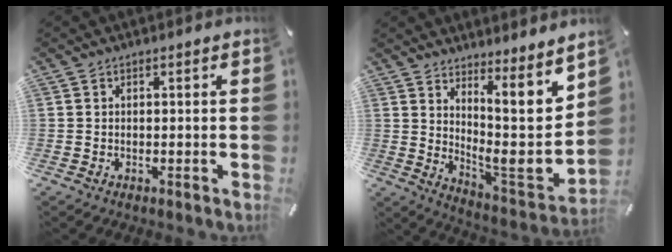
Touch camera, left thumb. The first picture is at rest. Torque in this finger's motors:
{"motor_torque": [1.74, 1.70, 1.40, -1.36, 0.12]}